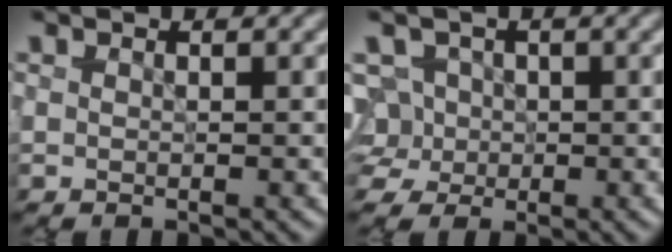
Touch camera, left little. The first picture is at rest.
{"total": 5.2, "force": [-0.3, 4.8, 2.2], "torque": [-0.032, 0.027, -0.026]}